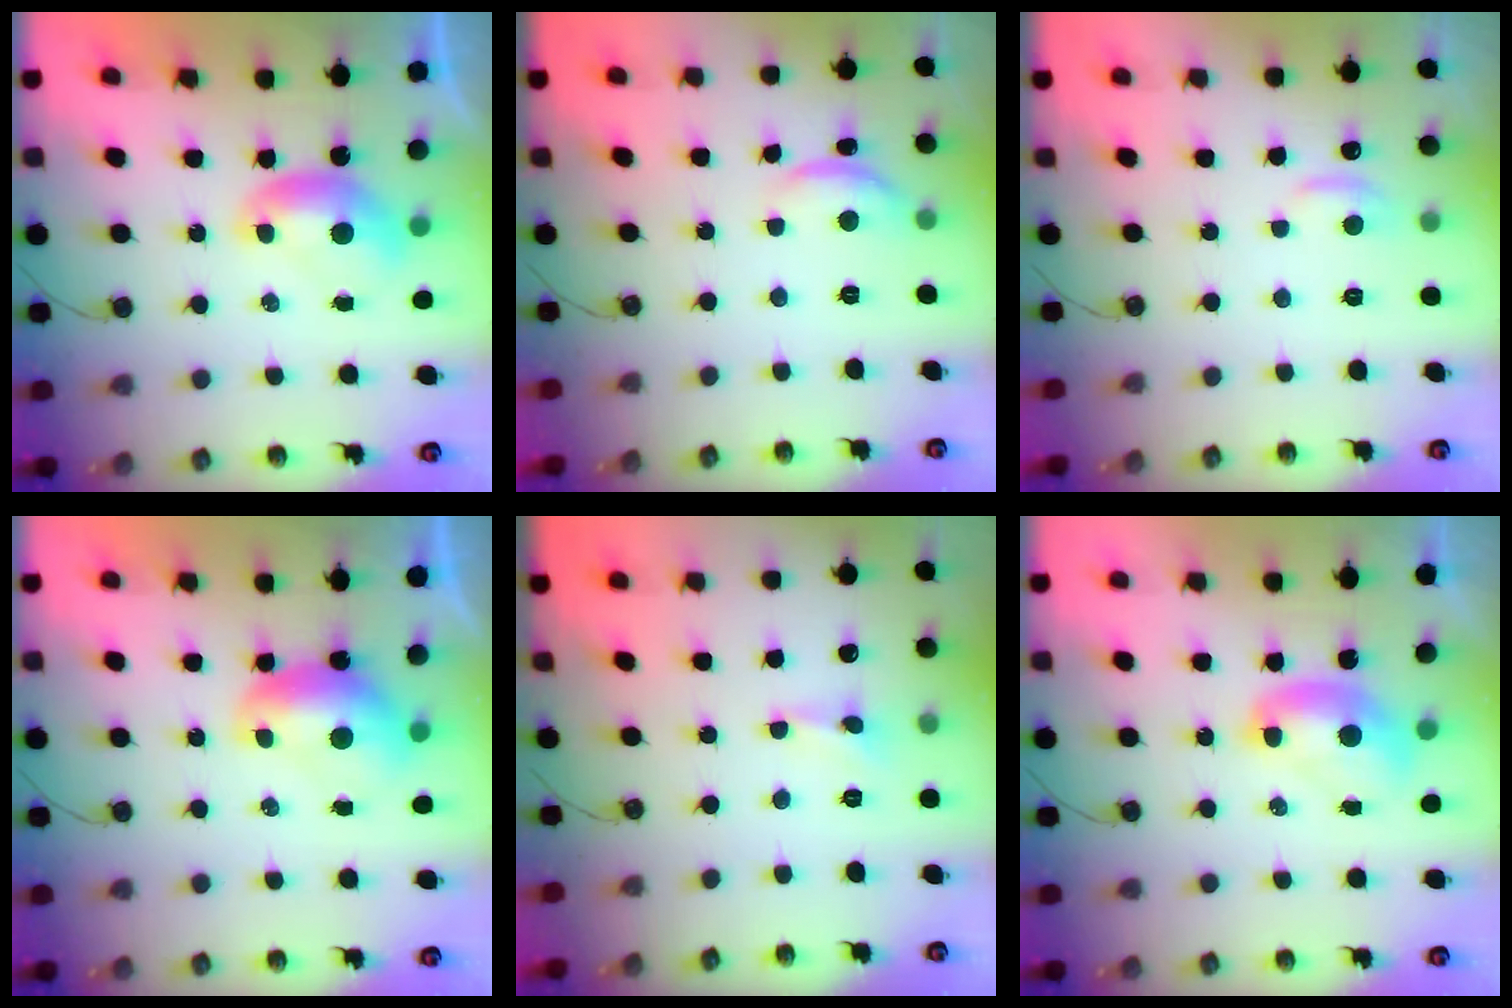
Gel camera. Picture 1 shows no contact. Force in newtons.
{"total": 2.6, "press": 2.6, "slide": 0.5}
{"total": 0.9, "press": 0.8, "slide": 0.5}
{"total": 1.0, "press": 1.0, "slide": 0.4}
{"total": 0.0}
{"total": 2.1, "press": 2.1, "slide": 0.2}